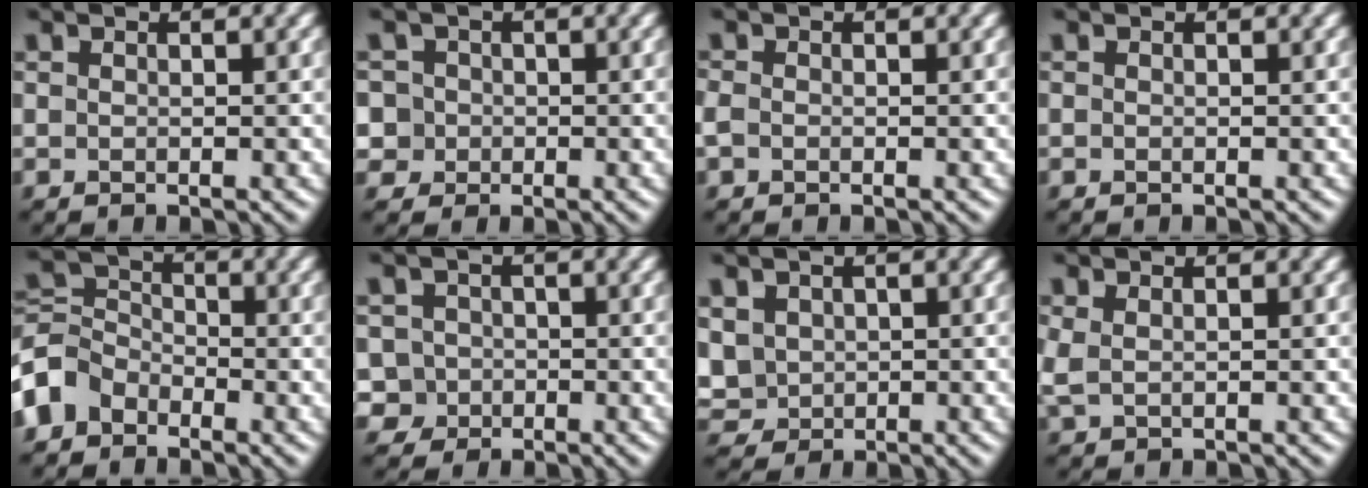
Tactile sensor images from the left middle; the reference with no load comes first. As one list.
[{"total": 4.6, "force": [0.9, 4.2, 1.7], "torque": [-0.025, 0.030, -0.010]}, {"total": 1.1, "force": [-0.4, 0.9, 0.5], "torque": [-0.012, -0.001, -0.012]}, {"total": 0.0}, {"total": 4.0, "force": [-2.6, 2.9, 1.1], "torque": [-0.024, 0.011, -0.070]}, {"total": 3.7, "force": [-0.3, 3.5, 1.2], "torque": [-0.007, 0.026, -0.027]}, {"total": 4.4, "force": [0.9, 3.8, 2.1], "torque": [-0.068, 0.017, 0.021]}, {"total": 1.2, "force": [0.4, 0.7, 0.9], "torque": [-0.030, 0.002, 0.010]}]